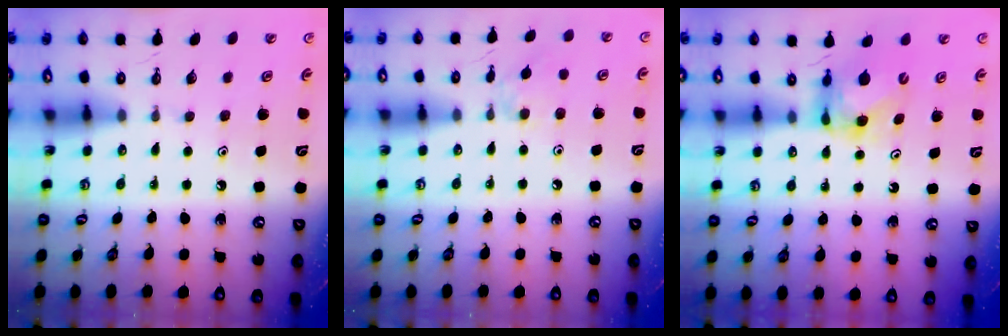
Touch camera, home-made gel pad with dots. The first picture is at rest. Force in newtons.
{"total": 4.5, "press": 4.4, "slide": 0.6}
{"total": 6.1, "press": 6.1, "slide": 0.4}